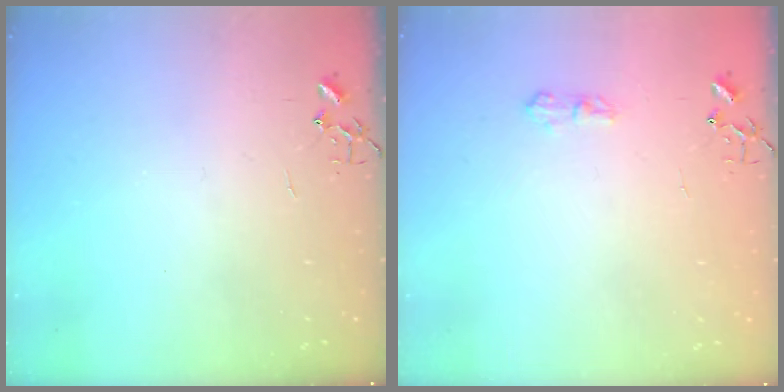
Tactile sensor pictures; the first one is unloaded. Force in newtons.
{"total": 7.7, "press": 7.7, "slide": 0.7}